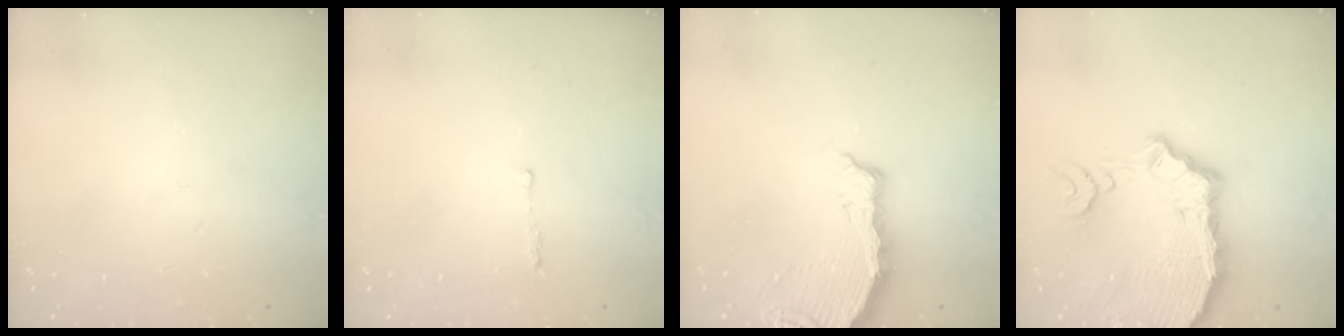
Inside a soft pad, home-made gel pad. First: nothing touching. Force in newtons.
{"total": 2.6, "press": 2.6, "slide": 0.4}
{"total": 5.8, "press": 5.8, "slide": 0.5}
{"total": 11.0, "press": 10.9, "slide": 1.6}